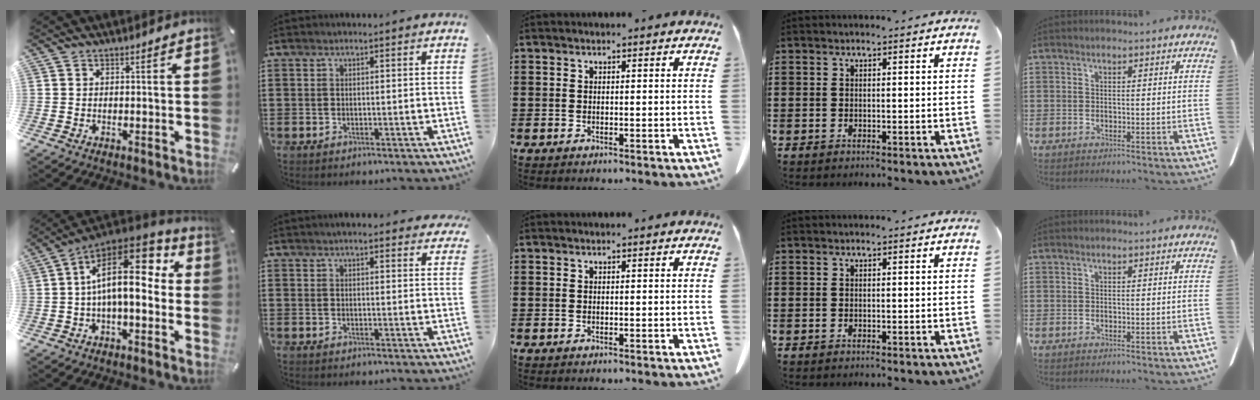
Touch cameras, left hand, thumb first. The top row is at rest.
{"thumb": {"total": 18.6, "force": [3.2, 9.0, 15.9], "torque": [-0.261, -0.021, 0.058]}, "index": {"total": 3.1, "force": [2.9, 0.3, 1.2], "torque": [-0.022, -0.004, 0.052]}}